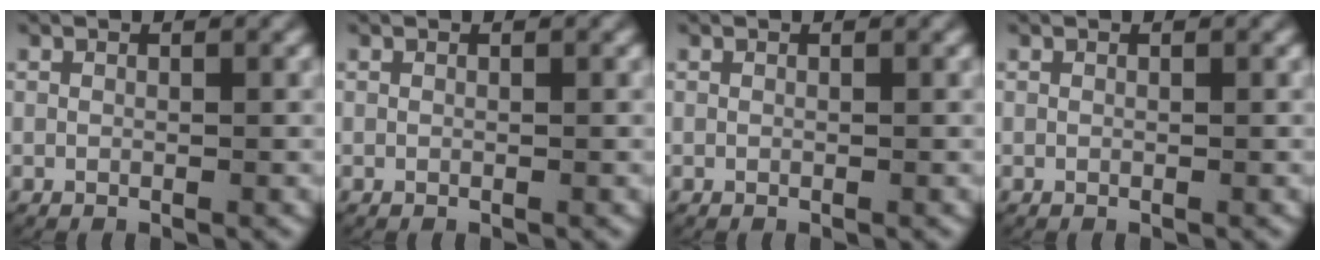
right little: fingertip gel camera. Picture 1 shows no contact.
{"total": 0.0}
{"total": 0.0}
{"total": 0.0}